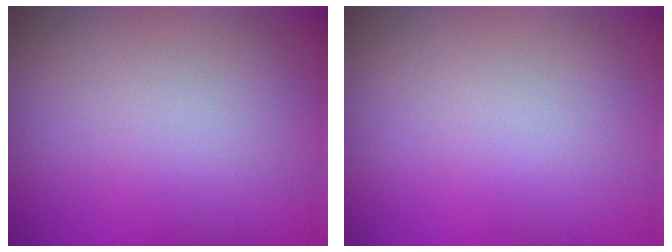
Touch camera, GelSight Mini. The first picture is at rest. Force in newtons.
{"total": 0.0}